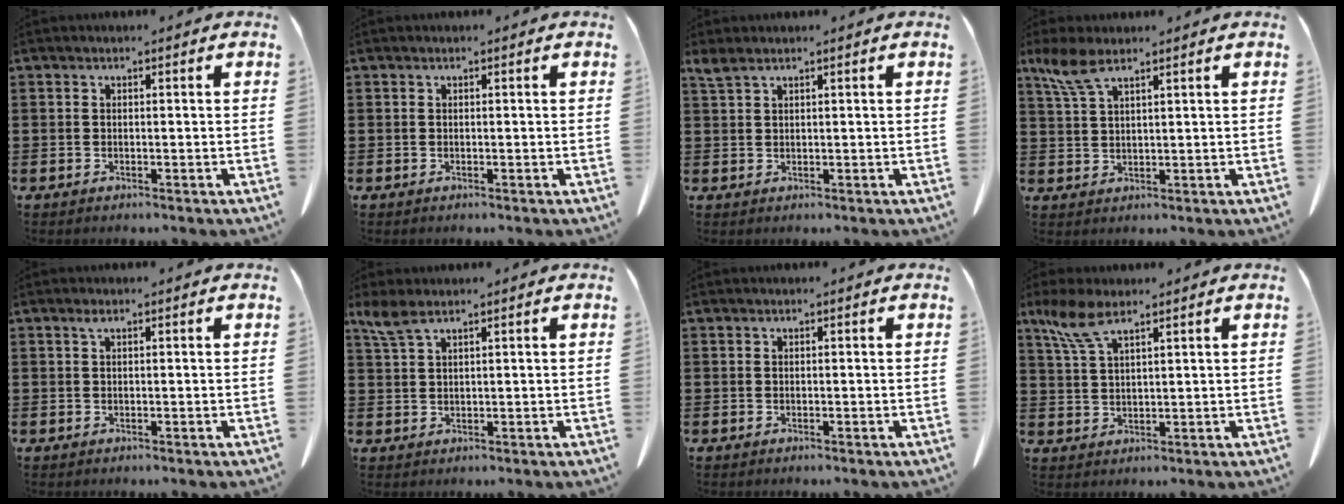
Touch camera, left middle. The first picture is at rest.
{"total": 0.0}
{"total": 1.9, "force": [1.4, 0.4, 1.3], "torque": [-0.030, 0.001, 0.026]}
{"total": 5.4, "force": [3.5, 1.4, 3.9], "torque": [-0.100, -0.004, 0.058]}
{"total": 1.0, "force": [0.4, 0.2, 0.8], "torque": [-0.018, 0.003, 0.007]}
{"total": 3.5, "force": [2.3, 0.9, 2.5], "torque": [-0.064, -0.002, 0.041]}
{"total": 0.0}
{"total": 6.1, "force": [3.9, 1.6, 4.4], "torque": [-0.103, -0.003, 0.068]}